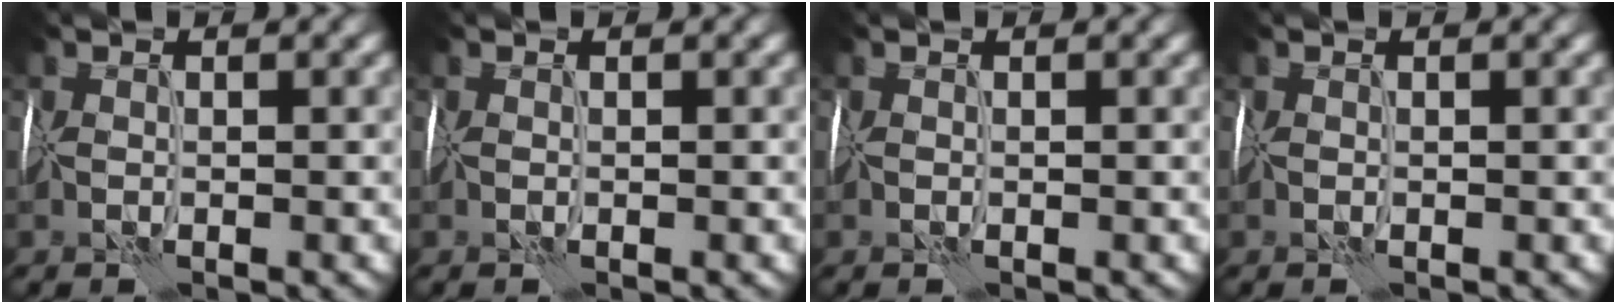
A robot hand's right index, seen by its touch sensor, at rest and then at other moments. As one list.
[{"total": 0.0}, {"total": 0.0}, {"total": 0.0}]